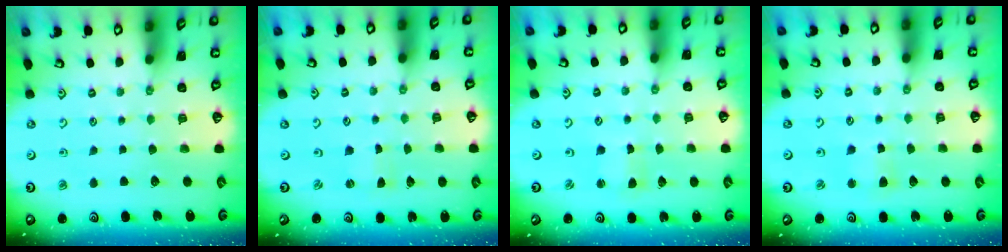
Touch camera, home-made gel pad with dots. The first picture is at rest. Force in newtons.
{"total": 0.0}
{"total": 1.4, "press": 1.4, "slide": 0.2}
{"total": 3.0, "press": 3.0, "slide": 0.4}